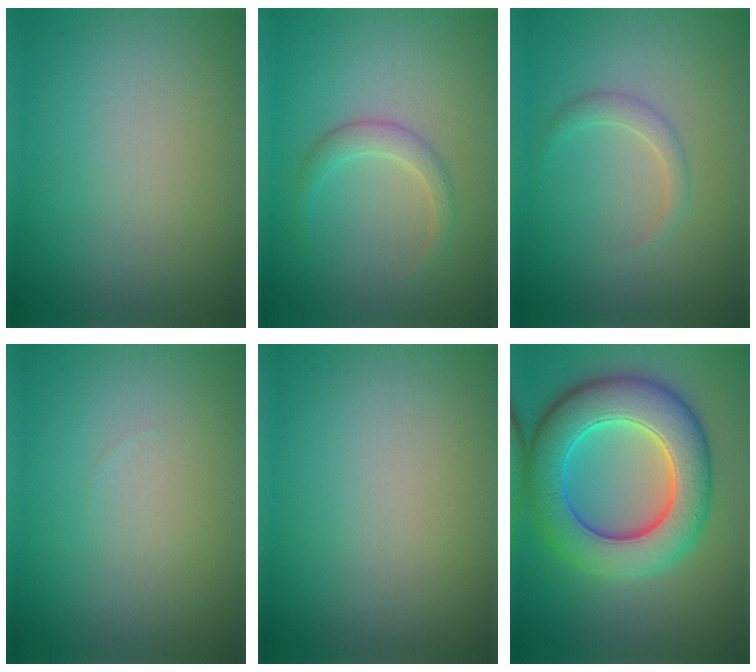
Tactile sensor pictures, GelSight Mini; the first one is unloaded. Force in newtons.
{"total": 1.9, "press": 1.9, "slide": 0.1}
{"total": 1.4, "press": 1.4, "slide": 0.1}
{"total": 0.0}
{"total": 0.0}
{"total": 9.7, "press": 9.7, "slide": 0.4}